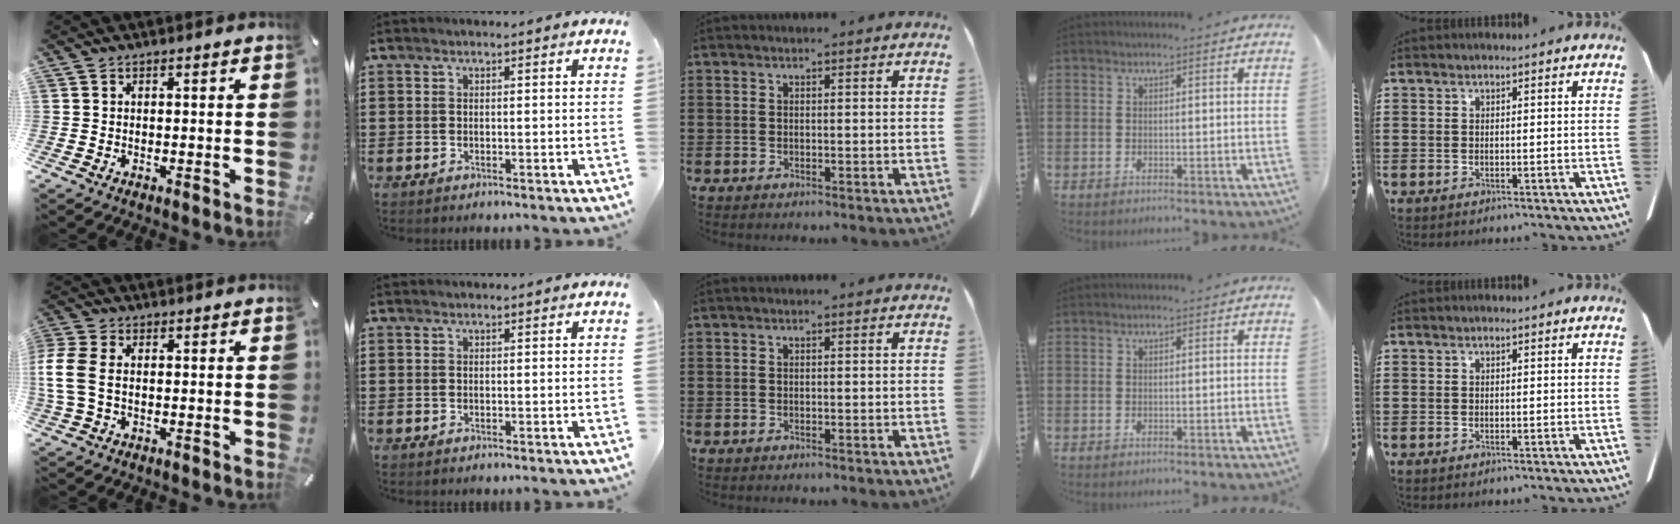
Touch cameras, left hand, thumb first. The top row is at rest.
{"thumb": {"total": 7.3, "force": [-0.2, 4.9, 5.4], "torque": [-0.135, -0.002, -0.006]}}